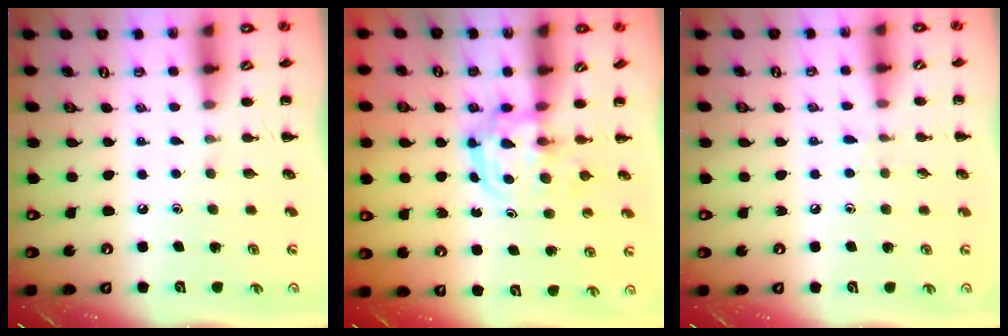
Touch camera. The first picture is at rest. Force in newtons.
{"total": 3.2, "press": 3.1, "slide": 0.4}
{"total": 5.4, "press": 4.9, "slide": 2.3}